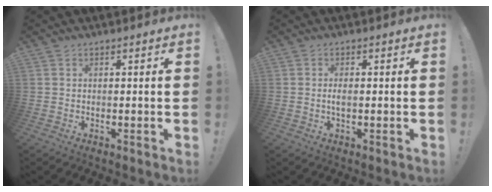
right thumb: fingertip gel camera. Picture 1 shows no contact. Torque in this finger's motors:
{"motor_torque": [0.43, 0.37, 0.25, -0.26, 0.09]}